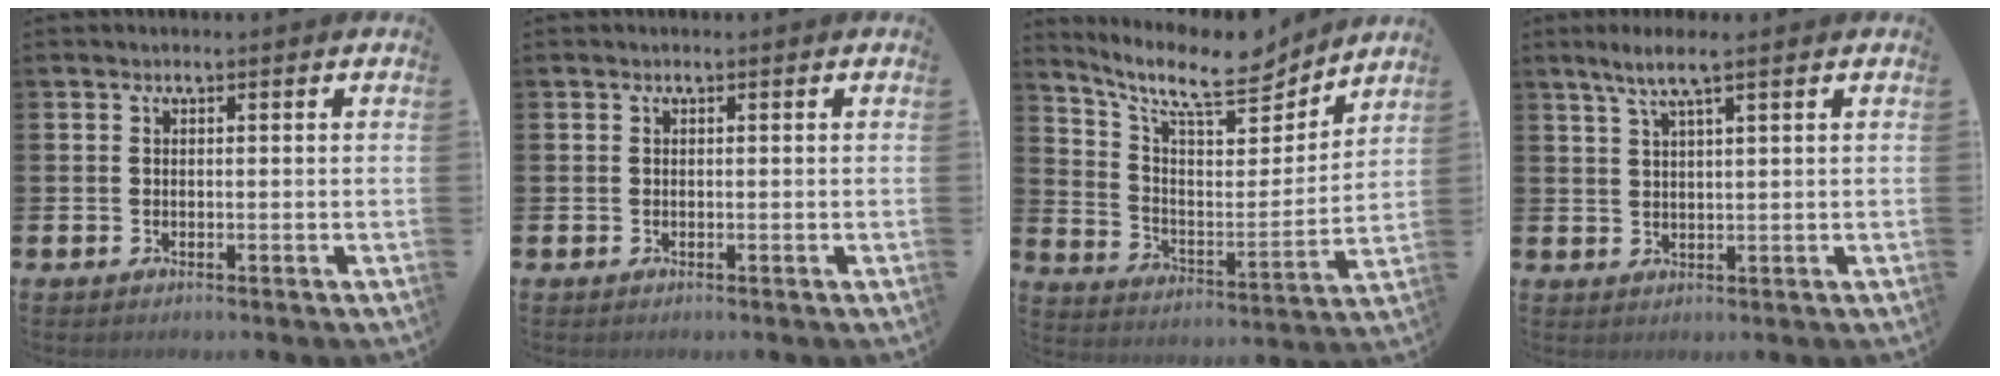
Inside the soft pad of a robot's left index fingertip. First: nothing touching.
{"total": 0.0}
{"total": 11.0, "force": [9.3, 3.1, 5.0], "torque": [-0.117, -0.066, 0.157]}
{"total": 4.2, "force": [2.9, 0.3, 3.1], "torque": [-0.072, 0.002, 0.051]}